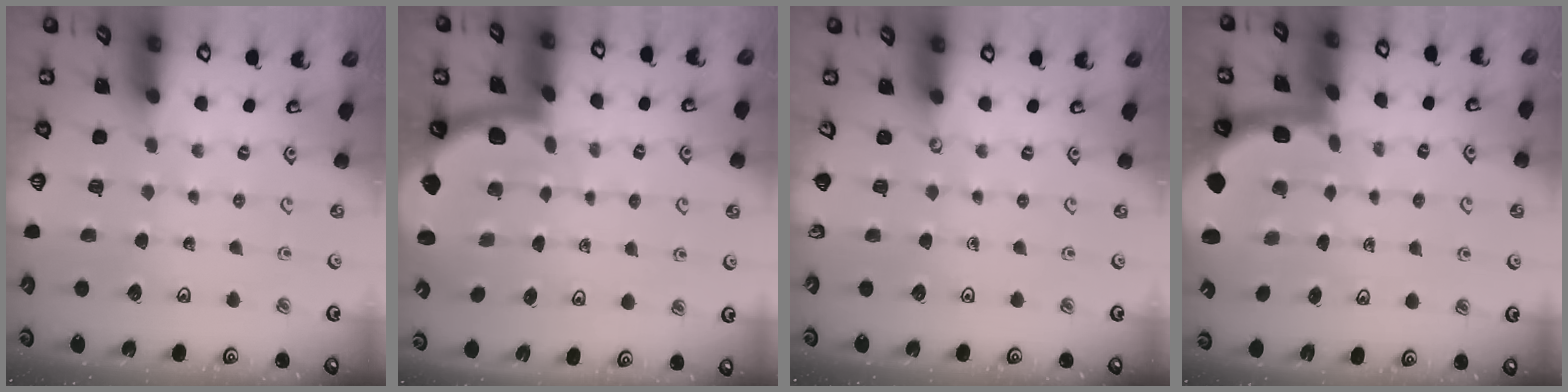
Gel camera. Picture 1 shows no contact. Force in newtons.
{"total": 1.9, "press": 1.8, "slide": 0.3}
{"total": 0.0}
{"total": 1.7, "press": 1.7, "slide": 0.3}